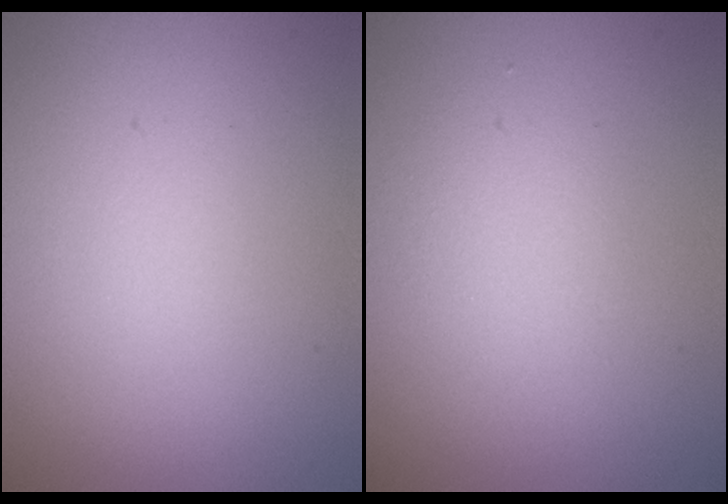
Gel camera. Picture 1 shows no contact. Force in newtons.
{"total": 1.9, "press": 1.9, "slide": 0.0}